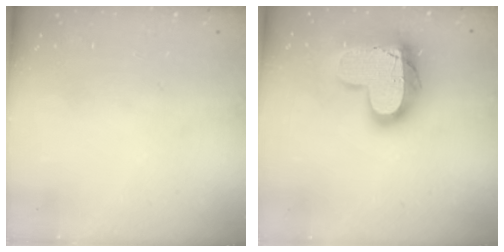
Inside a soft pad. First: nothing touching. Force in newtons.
{"total": 17.8, "press": 17.8, "slide": 1.5}